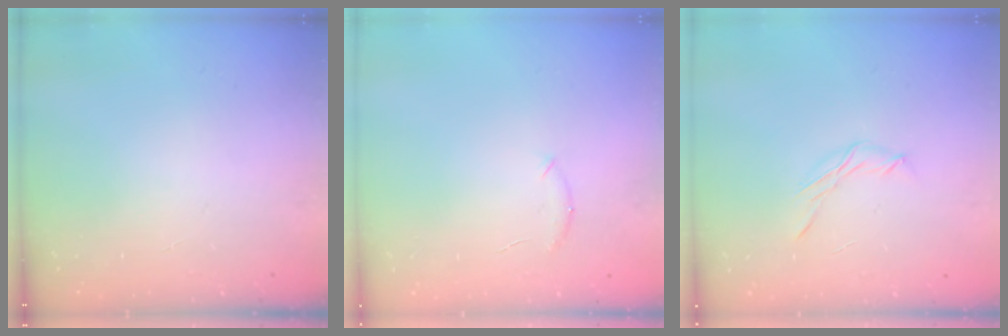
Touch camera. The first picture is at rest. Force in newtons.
{"total": 5.7, "press": 5.6, "slide": 1.0}
{"total": 5.4, "press": 5.4, "slide": 0.8}